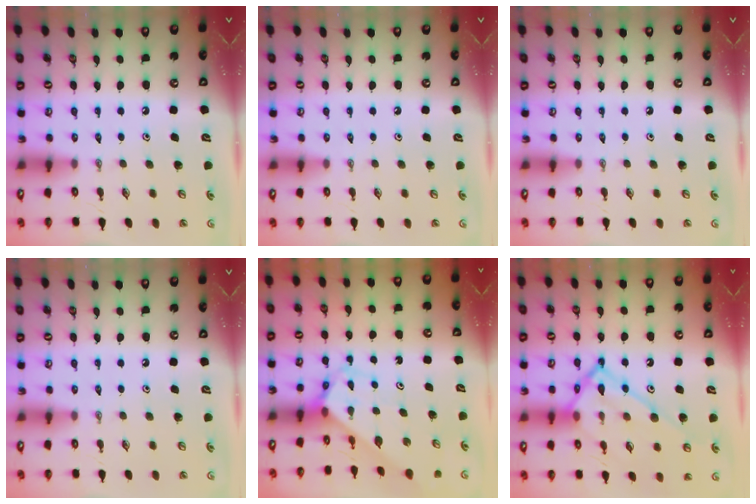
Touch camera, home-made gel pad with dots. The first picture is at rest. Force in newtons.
{"total": 0.0}
{"total": 0.0}
{"total": 0.0}
{"total": 2.7, "press": 2.7, "slide": 0.1}
{"total": 18.5, "press": 18.4, "slide": 1.8}